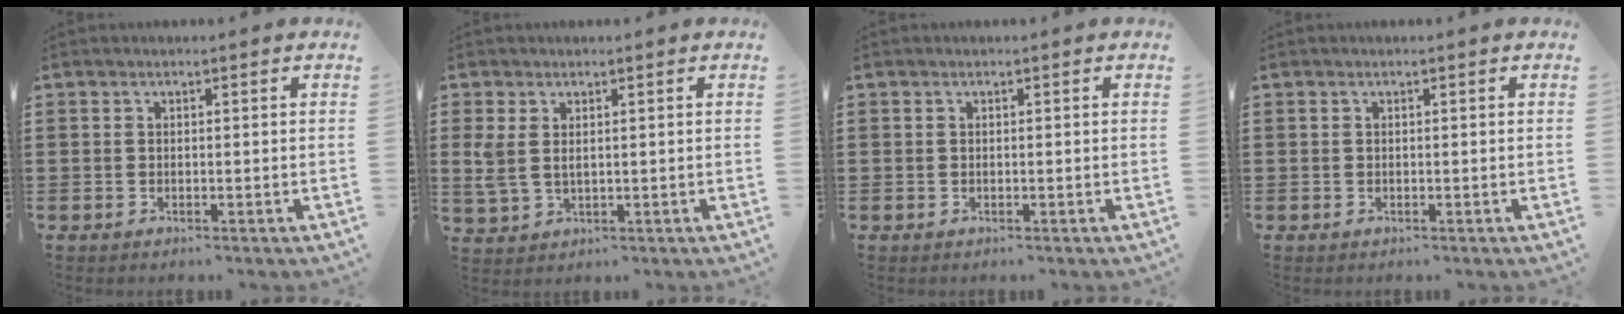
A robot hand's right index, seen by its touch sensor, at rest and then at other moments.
{"total": 3.1, "force": [1.0, 1.7, 2.4], "torque": [-0.067, 0.001, 0.013]}
{"total": 0.0}
{"total": 0.0}